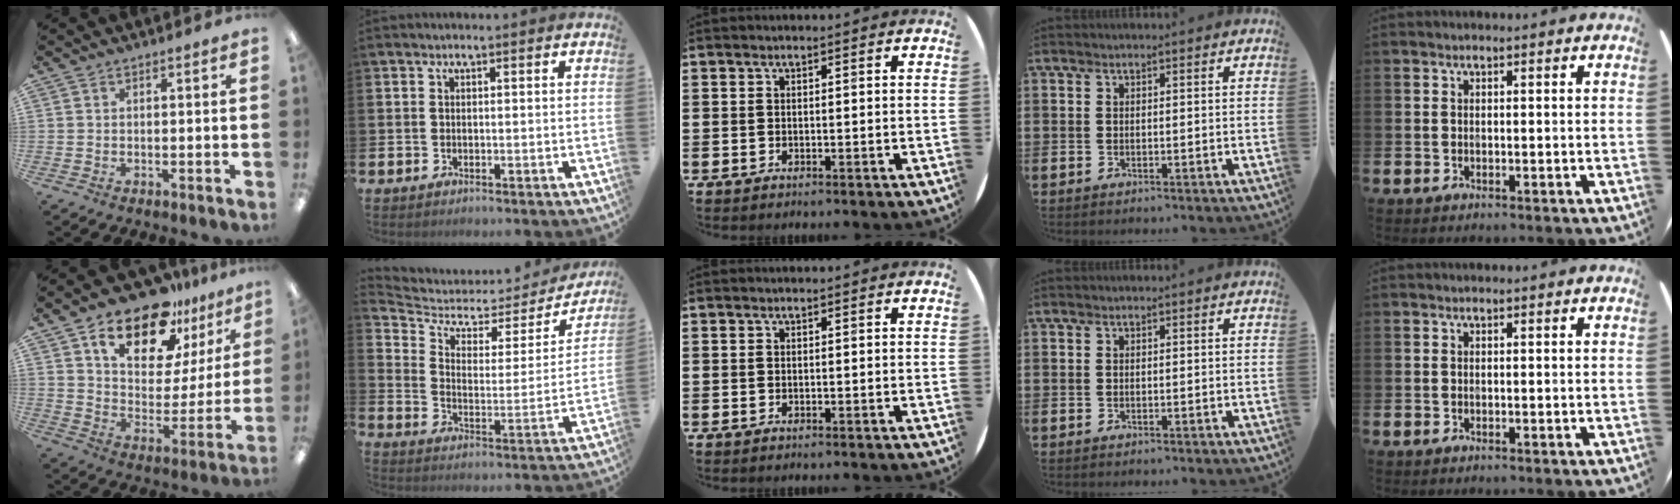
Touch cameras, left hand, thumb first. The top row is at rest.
{"thumb": {"total": 18.1, "force": [13.1, 8.4, 9.2], "torque": [-0.157, -0.078, 0.228]}, "index": {"total": 5.2, "force": [4.1, 2.6, 1.8], "torque": [-0.065, -0.036, 0.064]}}